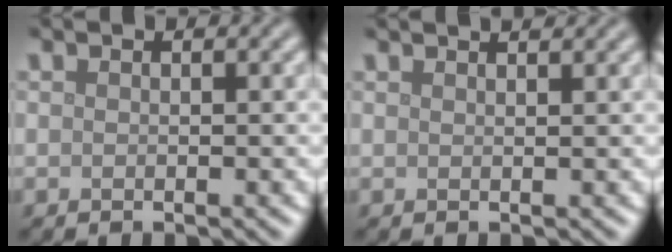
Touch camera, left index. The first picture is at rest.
{"total": 2.9, "force": [2.3, 1.1, 1.4], "torque": [0.000, 0.013, -0.002]}